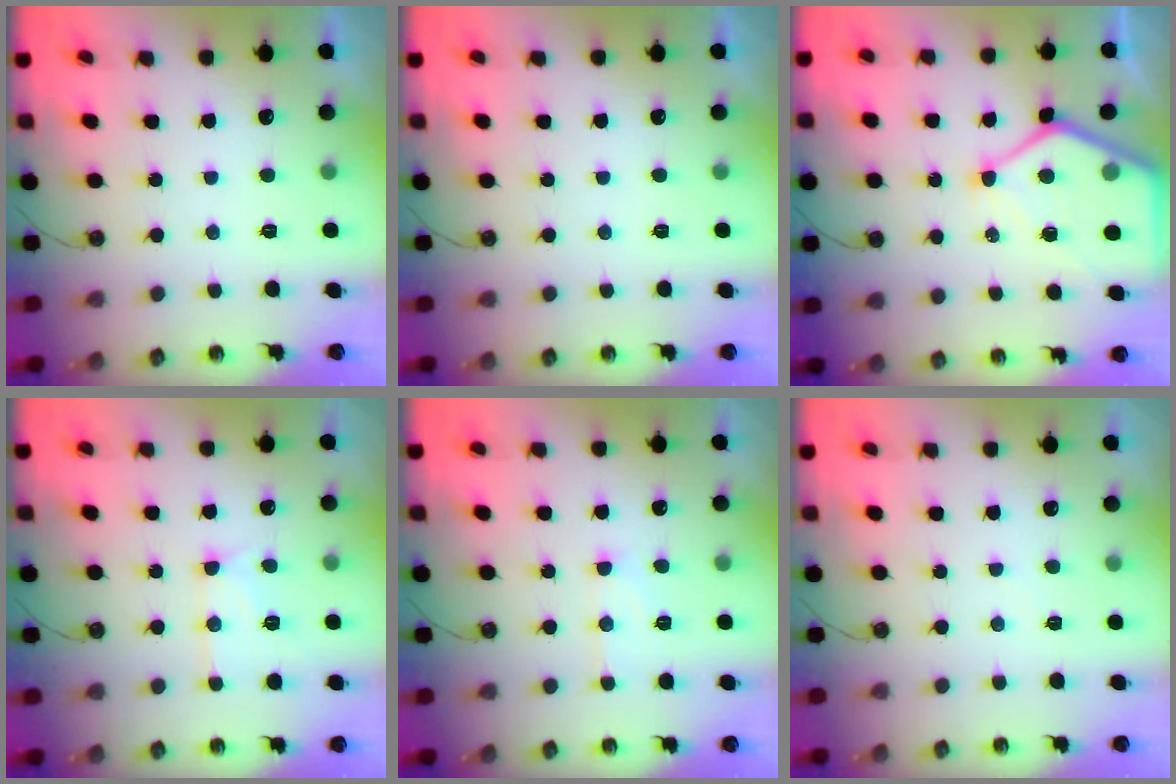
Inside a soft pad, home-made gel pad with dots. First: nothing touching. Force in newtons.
{"total": 0.0}
{"total": 13.7, "press": 13.6, "slide": 1.5}
{"total": 11.9, "press": 11.9, "slide": 1.1}
{"total": 9.0, "press": 9.0, "slide": 0.8}
{"total": 3.3, "press": 3.2, "slide": 0.5}